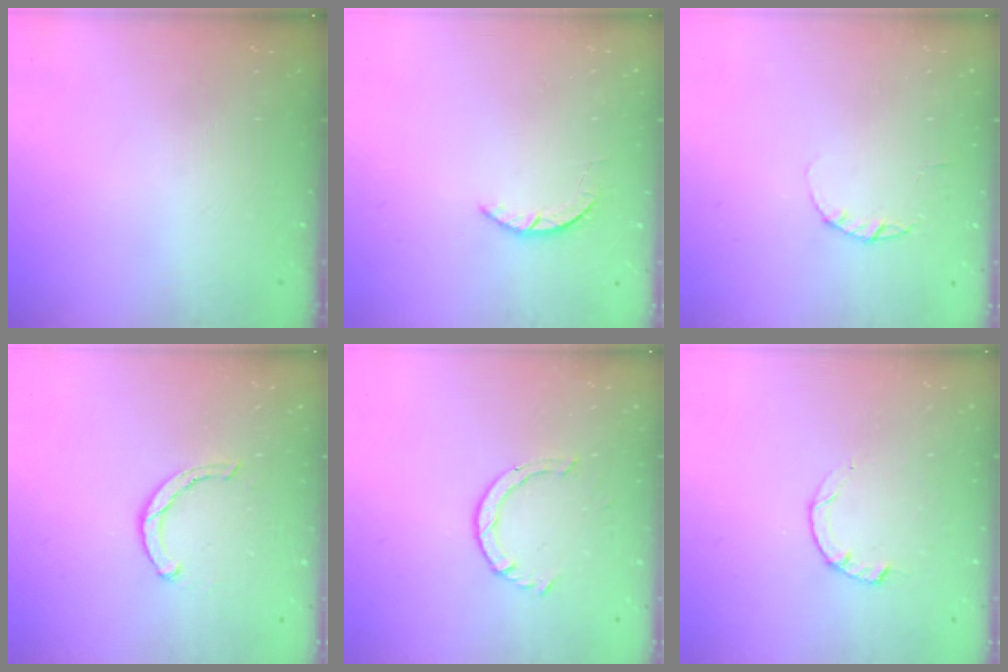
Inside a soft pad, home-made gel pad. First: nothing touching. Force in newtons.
{"total": 1.6, "press": 1.6, "slide": 0.3}
{"total": 2.2, "press": 2.2, "slide": 0.4}
{"total": 2.5, "press": 2.5, "slide": 0.4}
{"total": 2.3, "press": 2.3, "slide": 0.2}
{"total": 2.3, "press": 2.3, "slide": 0.4}